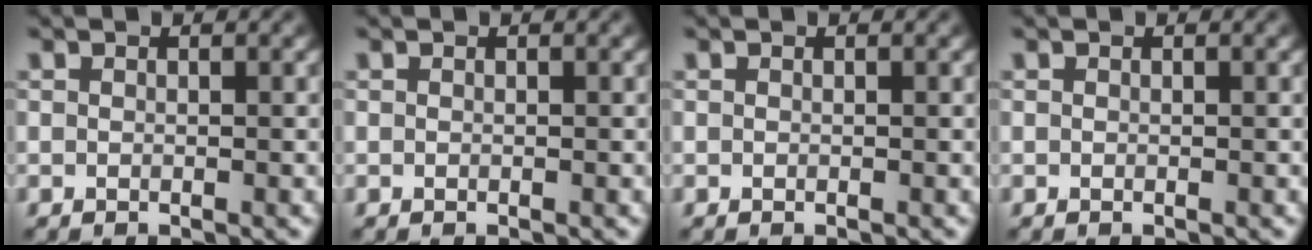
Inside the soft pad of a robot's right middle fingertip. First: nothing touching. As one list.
[{"total": 0.0}, {"total": 0.0}, {"total": 0.0}]